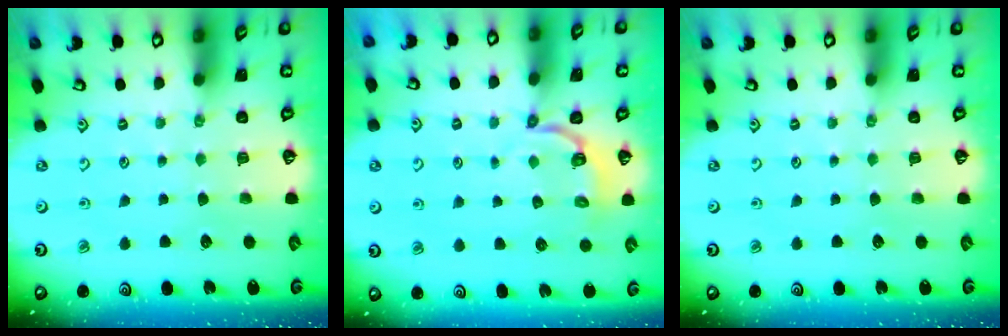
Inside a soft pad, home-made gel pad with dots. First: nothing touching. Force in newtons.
{"total": 3.4, "press": 2.4, "slide": 2.5}
{"total": 0.0}